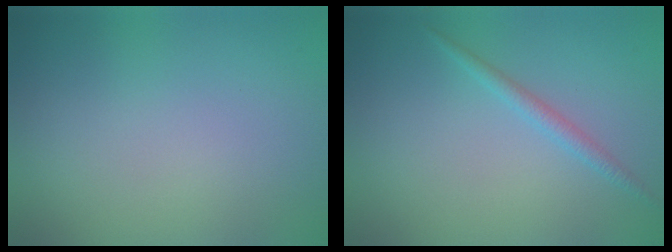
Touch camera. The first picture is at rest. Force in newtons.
{"total": 1.3, "press": 1.3, "slide": 0.1}